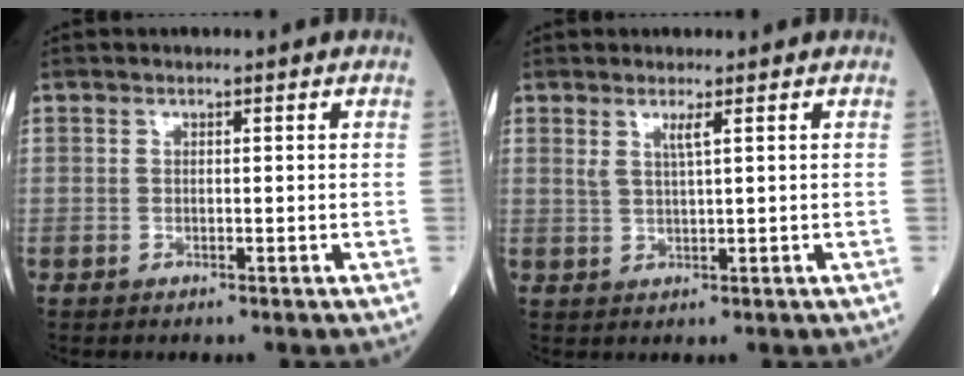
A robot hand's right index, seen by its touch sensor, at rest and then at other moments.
{"total": 2.0, "force": [1.1, -0.3, 1.7], "torque": [-0.037, -0.006, 0.023]}